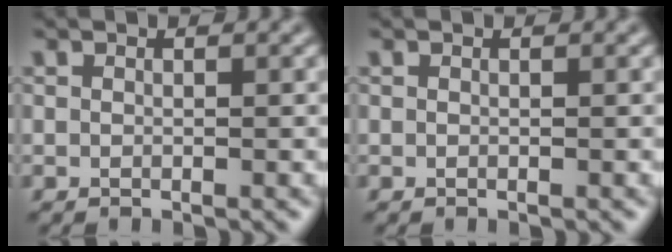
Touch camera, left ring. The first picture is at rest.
{"total": 0.0}